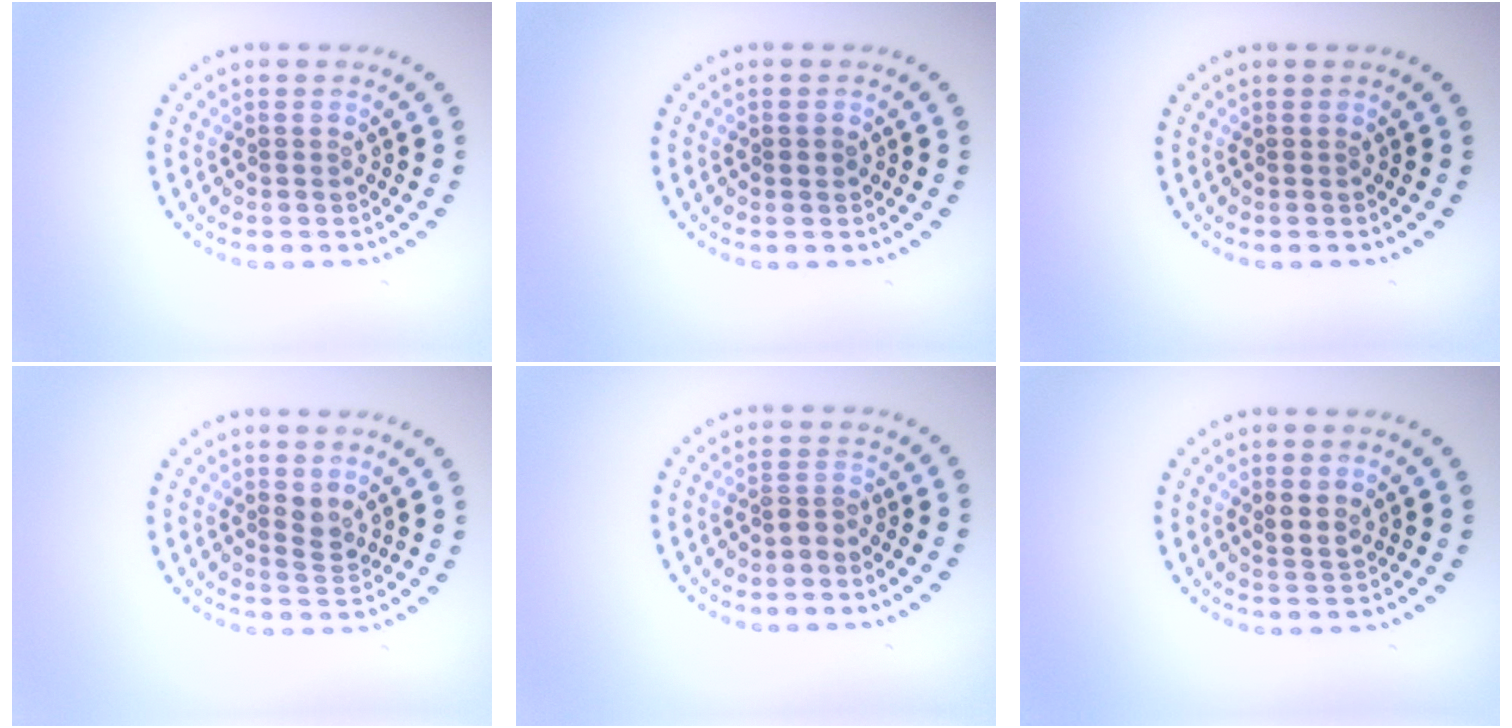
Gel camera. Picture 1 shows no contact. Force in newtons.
{"total": 1.0, "press": 1.0, "slide": 0.1}
{"total": 0.0}
{"total": 1.4, "press": 1.2, "slide": 0.7}
{"total": 1.2, "press": 0.7, "slide": 1.0}
{"total": 1.5, "press": 1.3, "slide": 0.7}